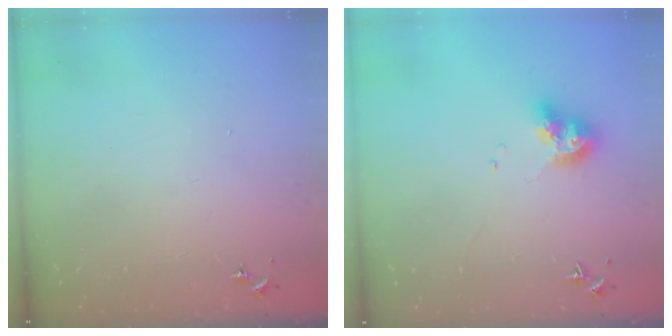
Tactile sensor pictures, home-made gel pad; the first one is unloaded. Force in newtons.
{"total": 9.3, "press": 9.3, "slide": 1.1}